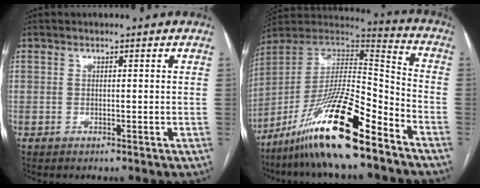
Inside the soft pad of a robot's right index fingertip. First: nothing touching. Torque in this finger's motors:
{"motor_torque": [1.11, -1.03, 0.83, 0.21]}